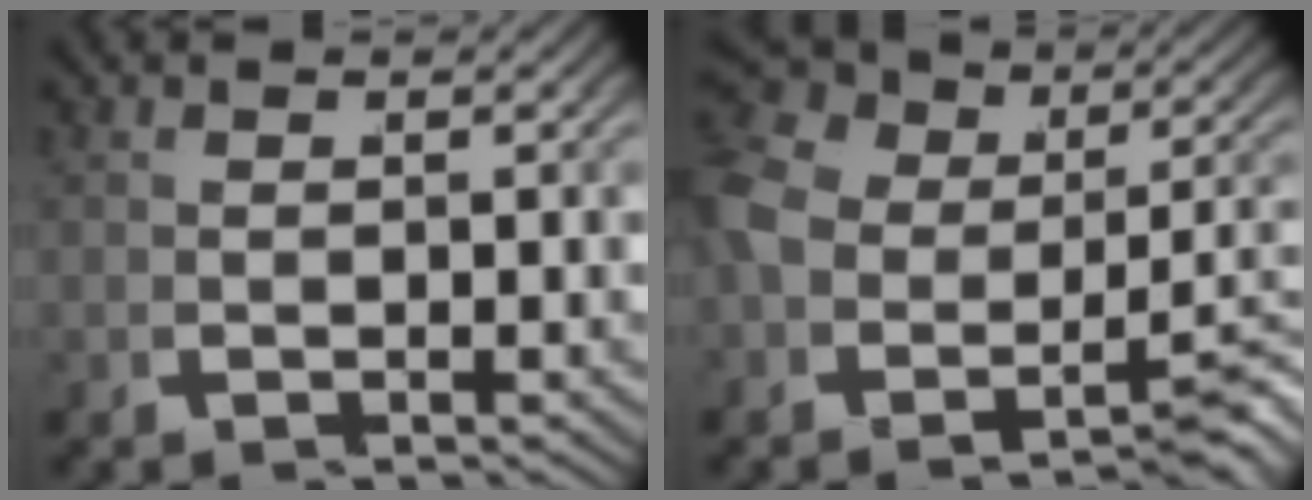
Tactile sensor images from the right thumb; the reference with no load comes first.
{"total": 8.1, "force": [-1.8, 6.0, 5.1], "torque": [-0.106, -0.007, -0.036]}